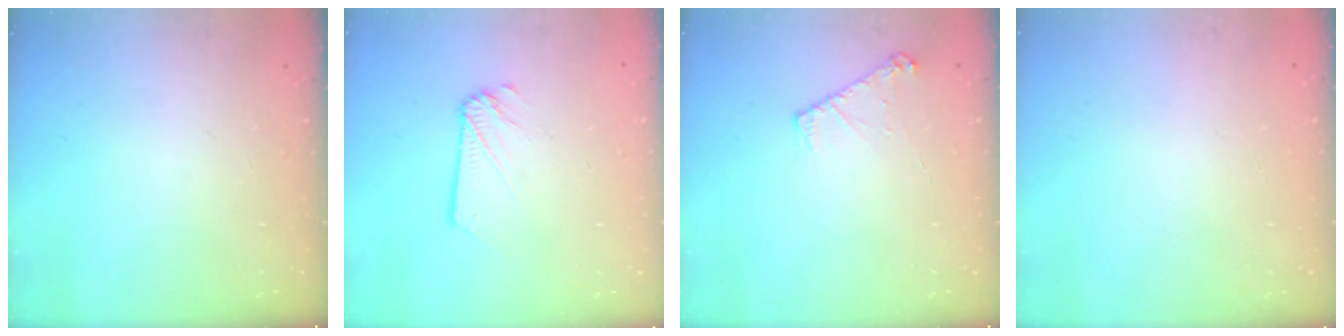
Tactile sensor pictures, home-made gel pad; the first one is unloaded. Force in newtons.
{"total": 1.2, "press": 1.2, "slide": 0.1}
{"total": 6.0, "press": 6.0, "slide": 0.7}
{"total": 0.0}